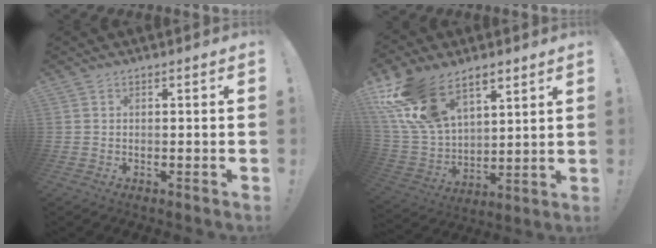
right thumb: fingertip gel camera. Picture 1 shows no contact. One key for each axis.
{"total": 19.1, "fx": 11.8, "fy": 10.9, "fz": 10.3, "tx": -0.214, "ty": -0.069, "tz": 0.222}